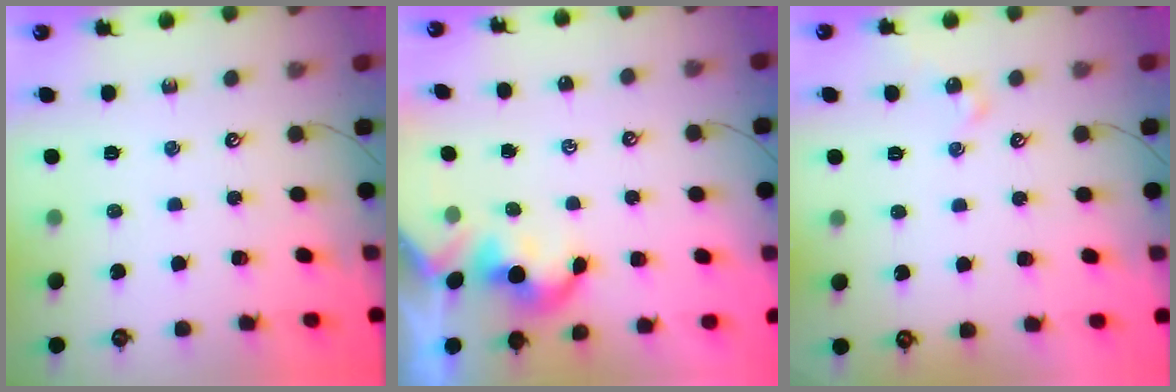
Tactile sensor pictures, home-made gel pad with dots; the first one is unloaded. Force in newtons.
{"total": 2.4, "press": 2.4, "slide": 0.3}
{"total": 0.9, "press": 0.9, "slide": 0.2}